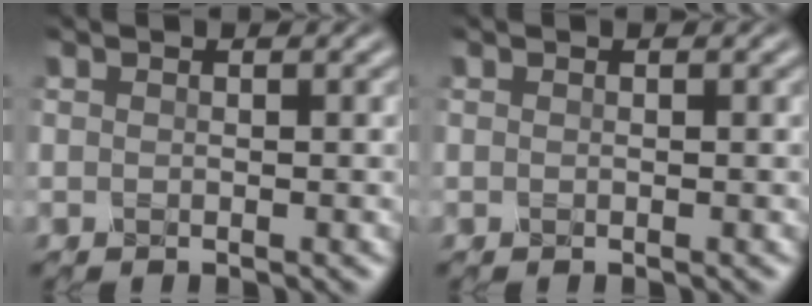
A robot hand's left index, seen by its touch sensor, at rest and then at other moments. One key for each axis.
{"total": 0.0}